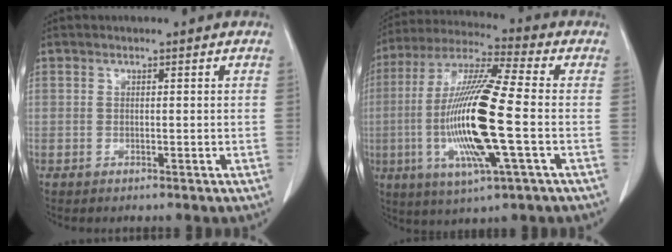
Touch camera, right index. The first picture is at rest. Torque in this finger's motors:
{"motor_torque": [2.14, 0.00, 0.62, 0.21]}